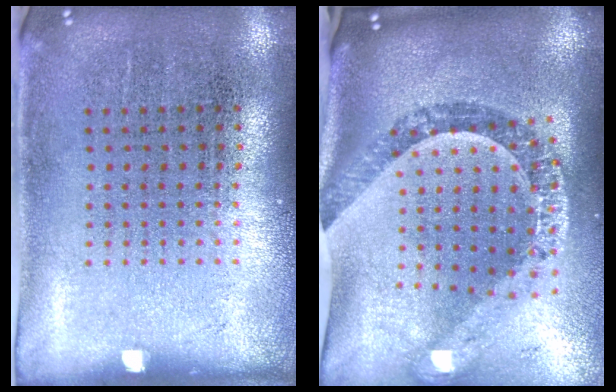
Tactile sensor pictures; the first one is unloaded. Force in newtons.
{"total": 2.3, "press": 1.9, "slide": 1.3}